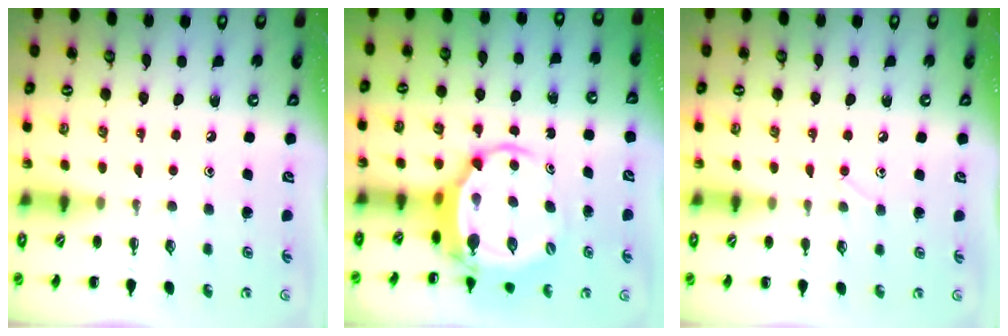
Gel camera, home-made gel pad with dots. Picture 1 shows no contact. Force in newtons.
{"total": 6.1, "press": 5.9, "slide": 1.6}
{"total": 4.2, "press": 4.0, "slide": 1.3}